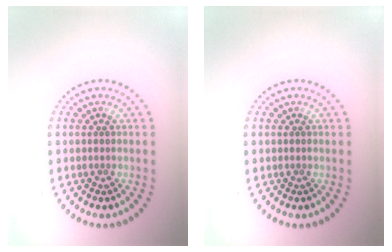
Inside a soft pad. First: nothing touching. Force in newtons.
{"total": 0.0}